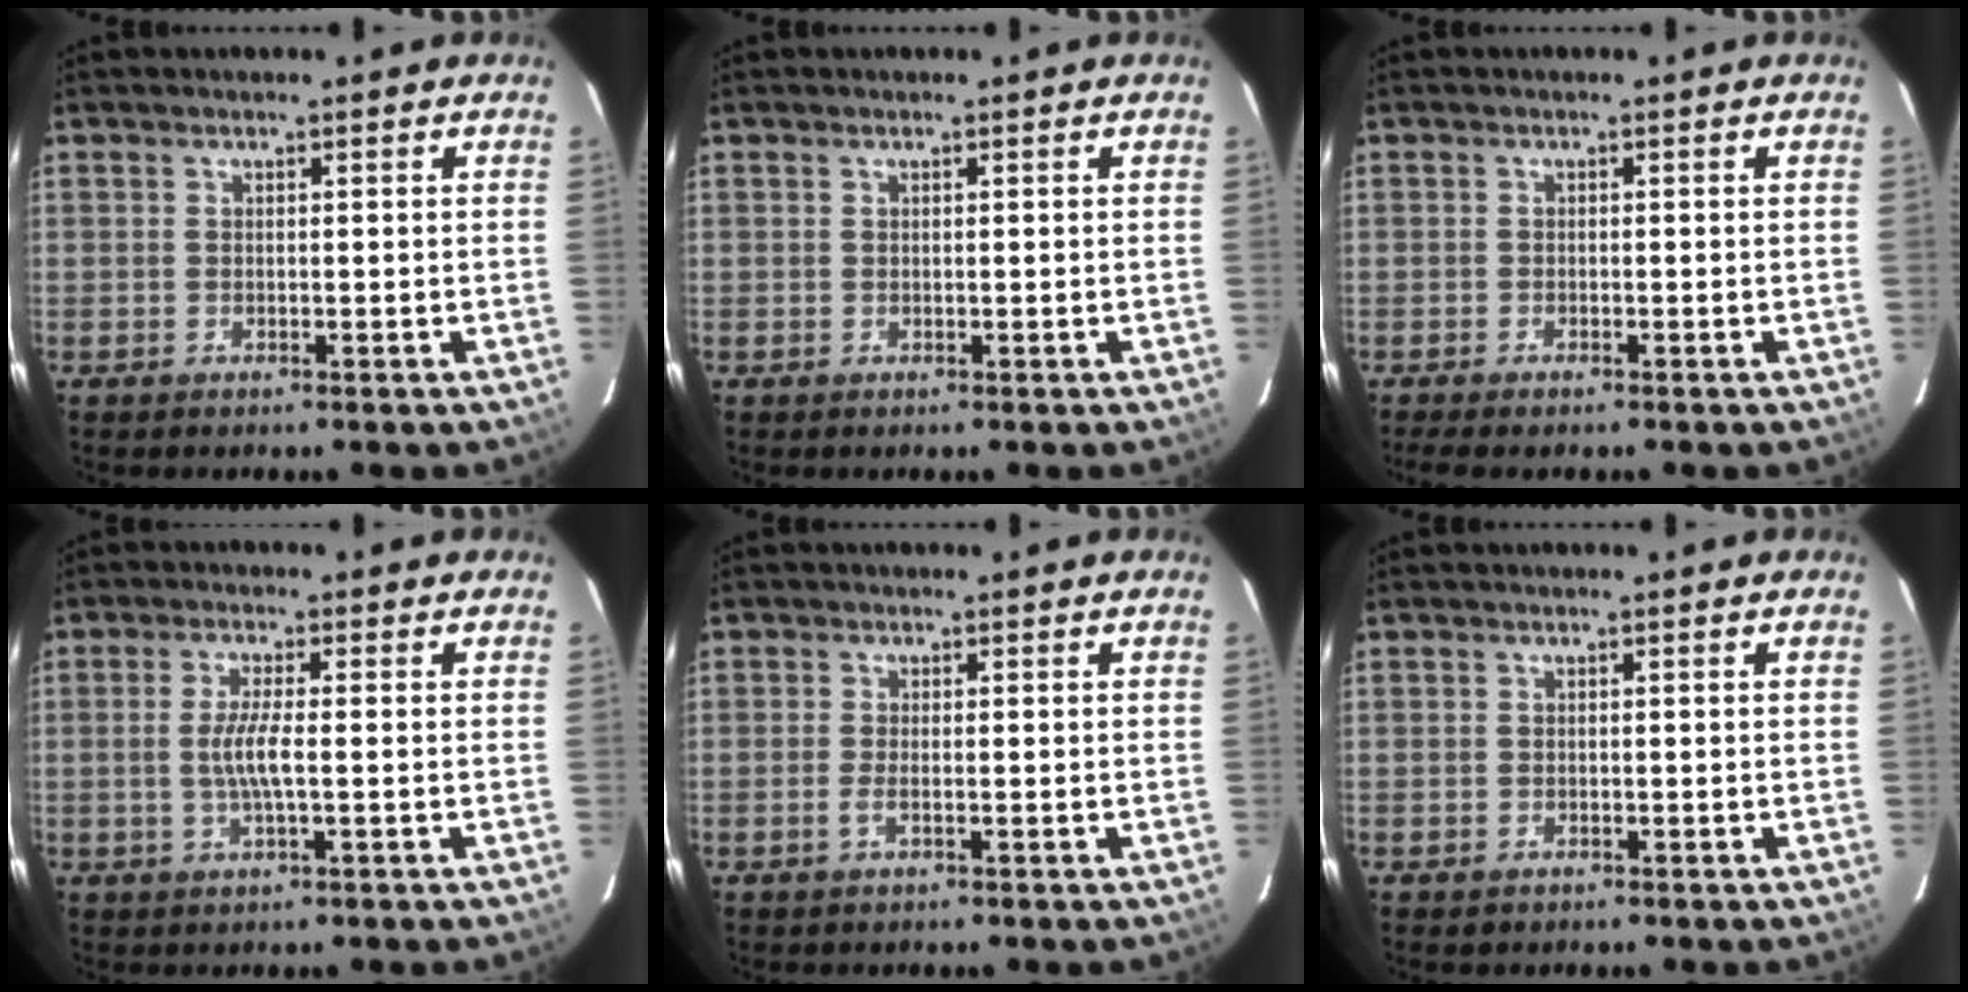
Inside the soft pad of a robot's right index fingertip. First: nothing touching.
{"total": 0.0}
{"total": 2.7, "force": [-2.2, 0.5, 1.5], "torque": [-0.037, -0.011, -0.039]}
{"total": 4.7, "force": [-0.6, 0.3, 4.6], "torque": [-0.088, -0.004, -0.011]}
{"total": 1.7, "force": [-0.7, 0.2, 1.6], "torque": [-0.033, -0.002, -0.014]}
{"total": 0.7, "force": [-0.4, 0.5, 0.1], "torque": [-0.001, 0.001, -0.005]}